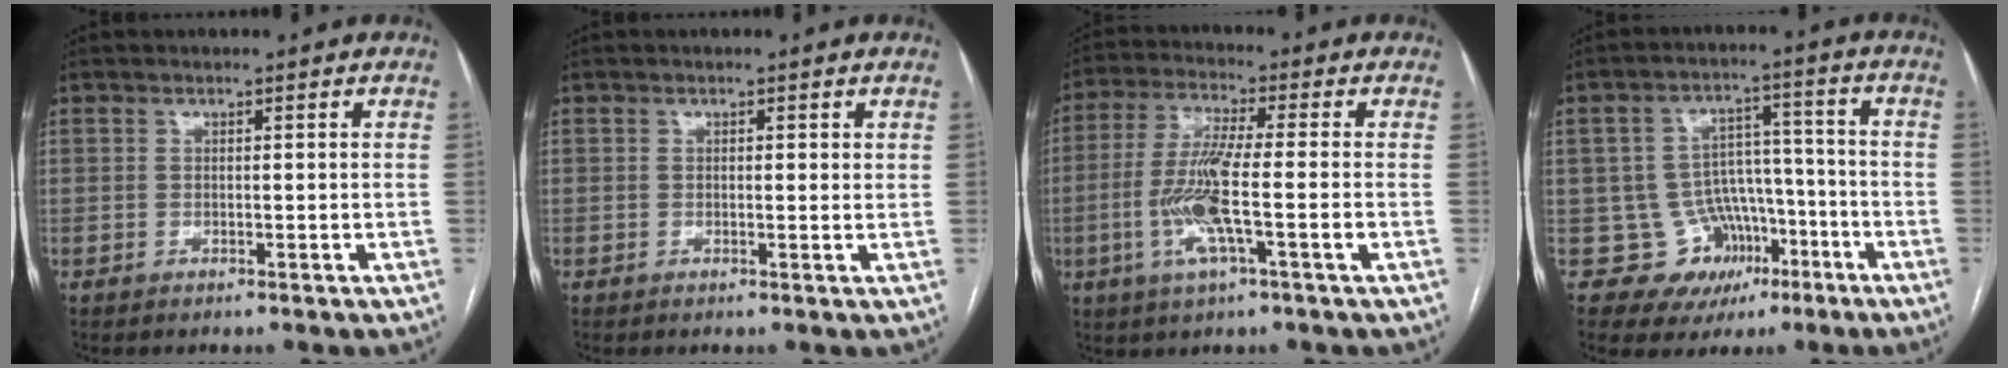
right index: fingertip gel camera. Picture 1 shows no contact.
{"total": 1.0, "force": [0.5, 0.4, 0.7], "torque": [-0.012, -0.001, 0.004]}
{"total": 10.3, "force": [-2.4, 0.4, 10.0], "torque": [-0.206, -0.006, -0.052]}
{"total": 9.6, "force": [-3.8, 8.7, 1.5], "torque": [-0.006, 0.049, -0.043]}